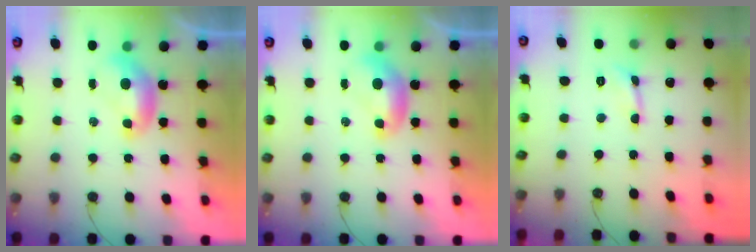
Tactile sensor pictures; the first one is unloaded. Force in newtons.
{"total": 0.0}
{"total": 1.7, "press": 1.7, "slide": 0.5}